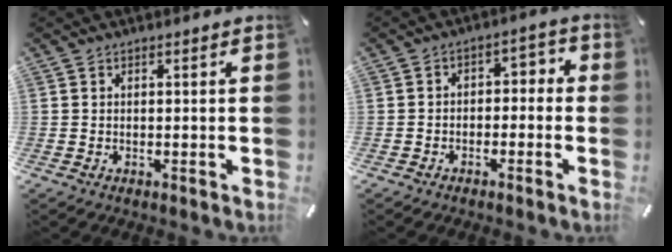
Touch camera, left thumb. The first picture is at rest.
{"total": 4.1, "force": [-3.0, 2.5, 1.3], "torque": [-0.021, 0.022, -0.060]}